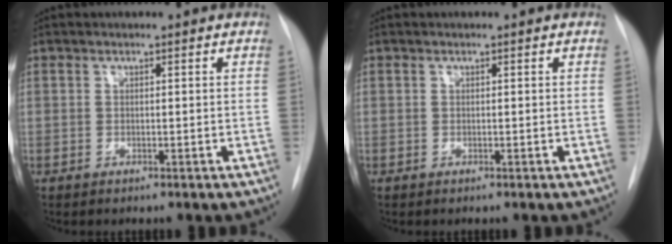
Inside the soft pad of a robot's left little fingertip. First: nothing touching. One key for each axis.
{"total": 0.0}